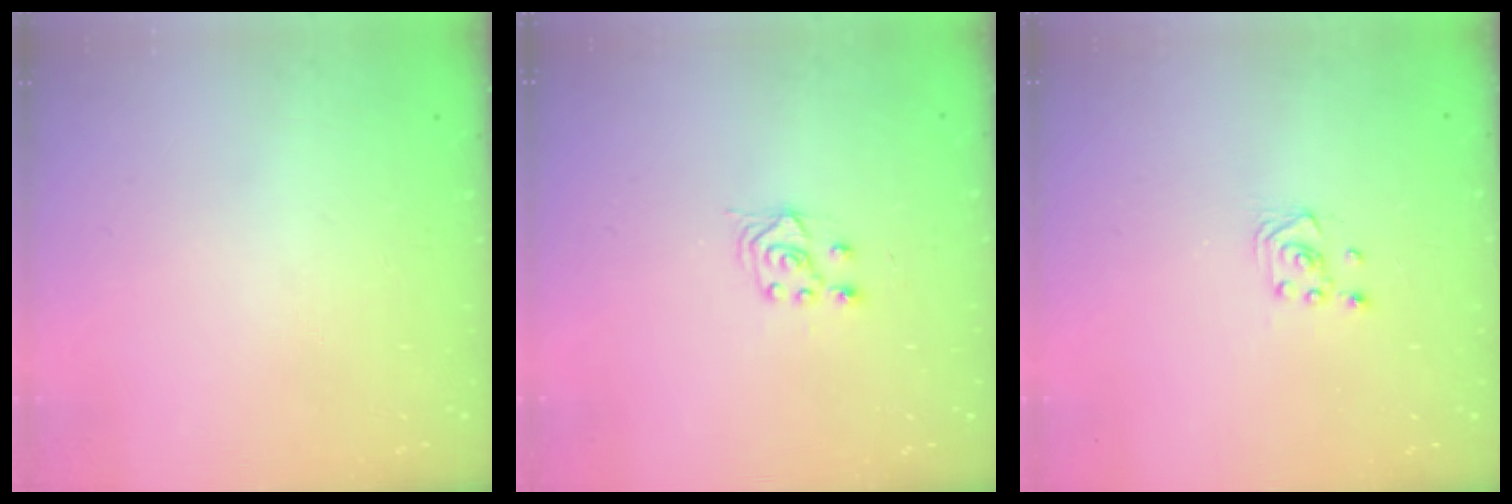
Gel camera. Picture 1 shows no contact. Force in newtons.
{"total": 4.2, "press": 4.1, "slide": 1.1}
{"total": 3.1, "press": 2.8, "slide": 1.3}